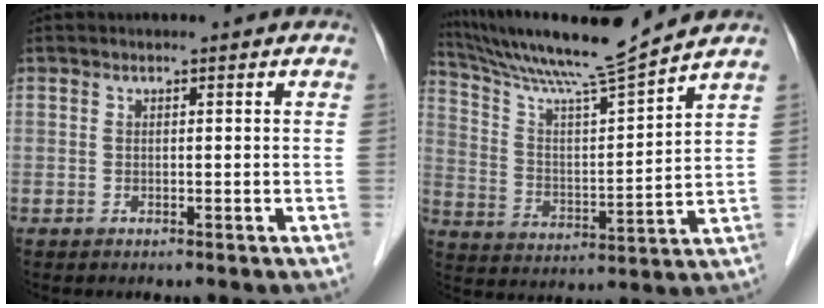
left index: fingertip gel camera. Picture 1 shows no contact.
{"total": 14.4, "force": [13.1, -2.0, 5.6], "torque": [-0.111, -0.010, 0.229]}